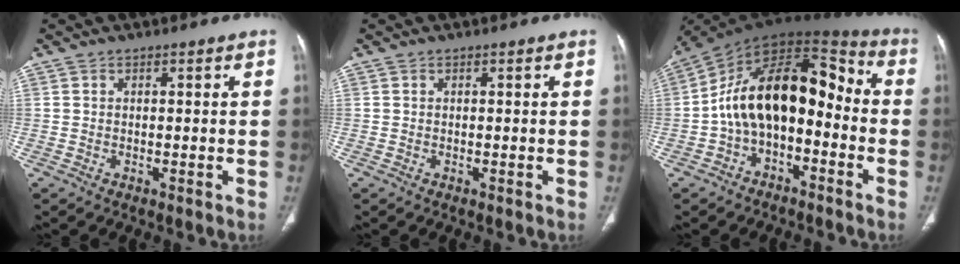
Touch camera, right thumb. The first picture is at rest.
{"total": 0.0}
{"total": 18.0, "force": [-3.0, 10.7, 14.1], "torque": [-0.206, 0.083, -0.059]}